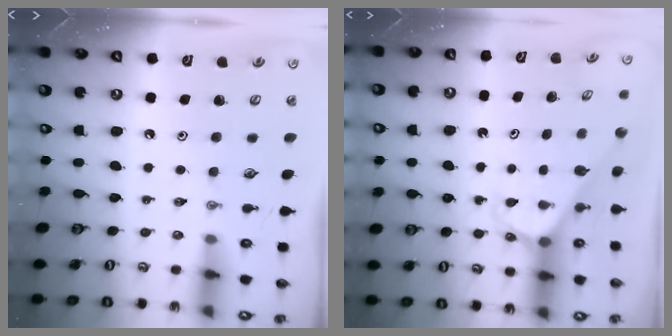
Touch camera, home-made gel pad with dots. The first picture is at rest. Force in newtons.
{"total": 2.4, "press": 2.4, "slide": 0.1}